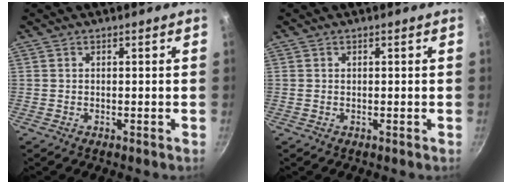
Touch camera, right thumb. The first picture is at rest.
{"total": 0.6, "force": [0.1, 0.5, 0.4], "torque": [-0.010, 0.004, 0.004]}